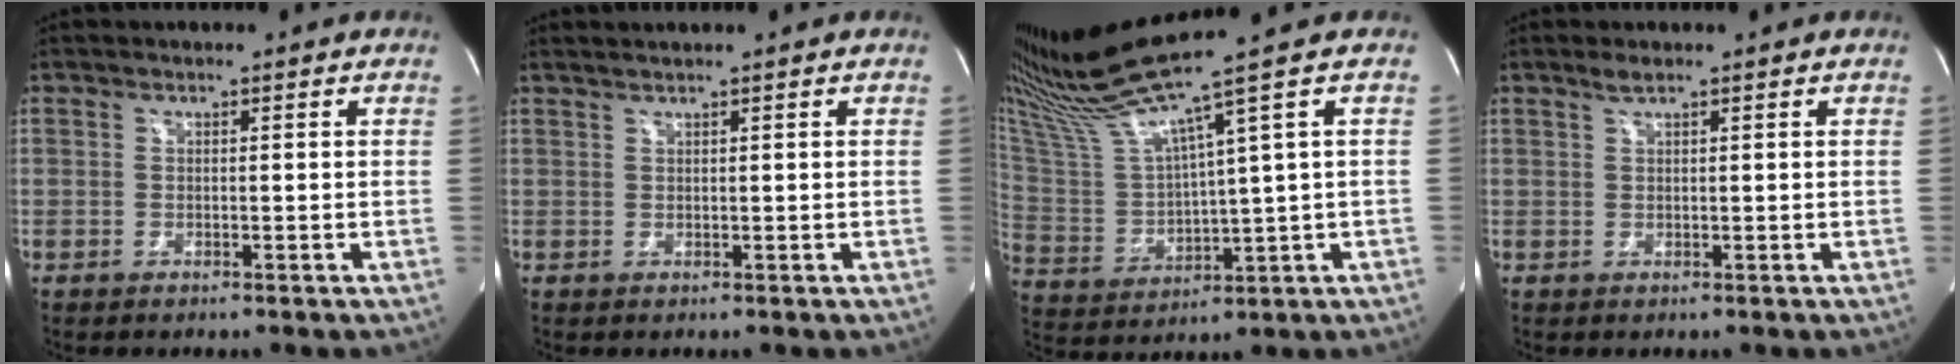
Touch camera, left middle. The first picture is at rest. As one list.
[{"total": 1.5, "force": [1.3, -0.4, 0.7], "torque": [-0.016, 0.009, 0.029]}, {"total": 14.0, "force": [10.2, -2.6, 9.2], "torque": [-0.177, -0.007, 0.200]}, {"total": 1.2, "force": [0.9, 0.0, 0.7], "torque": [-0.020, 0.003, 0.021]}]